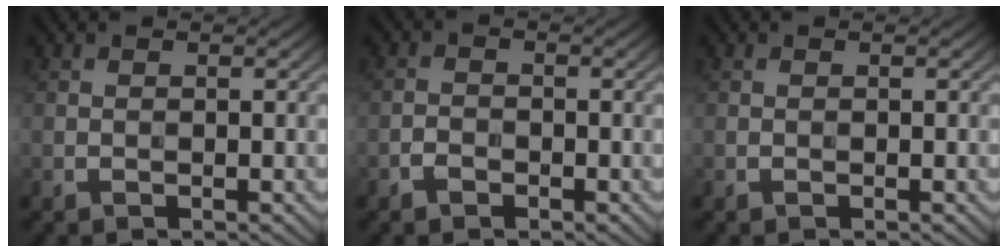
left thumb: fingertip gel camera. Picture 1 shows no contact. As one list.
[{"total": 1.5, "force": [-1.1, 0.9, 0.6], "torque": [-0.010, 0.002, -0.024]}, {"total": 0.0}]